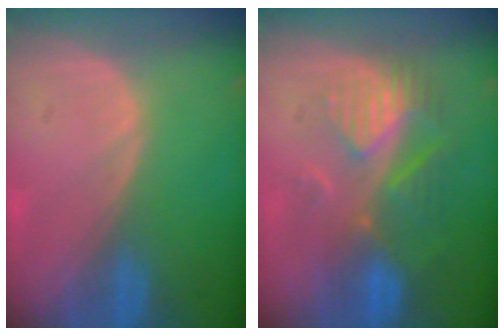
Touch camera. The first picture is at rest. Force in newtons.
{"total": 8.8, "press": 8.0, "slide": 3.8}